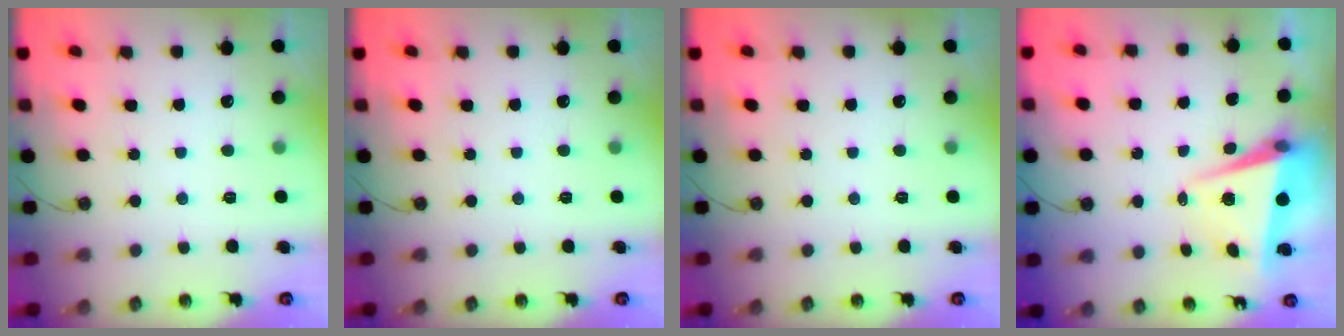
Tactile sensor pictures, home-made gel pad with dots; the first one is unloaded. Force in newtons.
{"total": 0.0}
{"total": 0.0}
{"total": 6.5, "press": 6.4, "slide": 1.0}